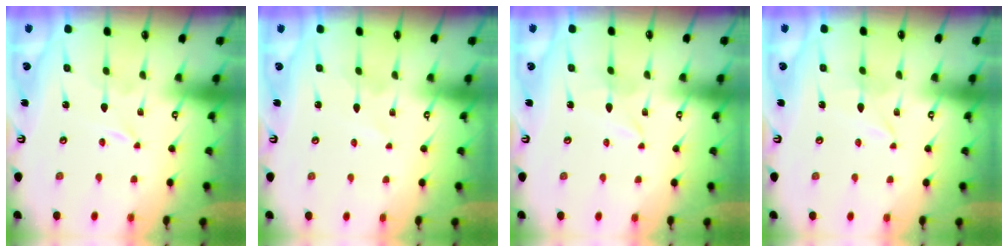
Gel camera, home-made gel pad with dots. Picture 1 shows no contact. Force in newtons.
{"total": 1.4, "press": 1.4, "slide": 0.1}
{"total": 2.4, "press": 2.4, "slide": 0.2}
{"total": 1.6, "press": 1.5, "slide": 0.2}